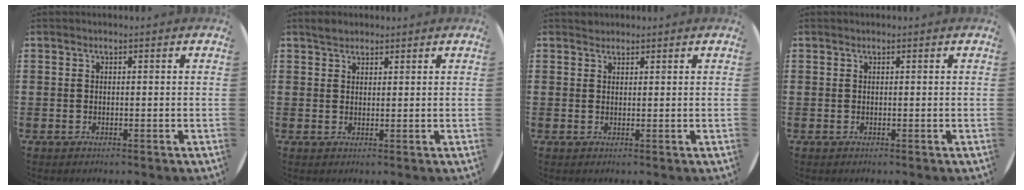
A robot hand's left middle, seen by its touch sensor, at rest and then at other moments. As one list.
[{"total": 1.8, "force": [1.6, 0.6, 0.2], "torque": [0.001, 0.002, 0.030]}, {"total": 0.9, "force": [0.8, 0.3, -0.1], "torque": [0.002, 0.003, 0.017]}, {"total": 0.0}]